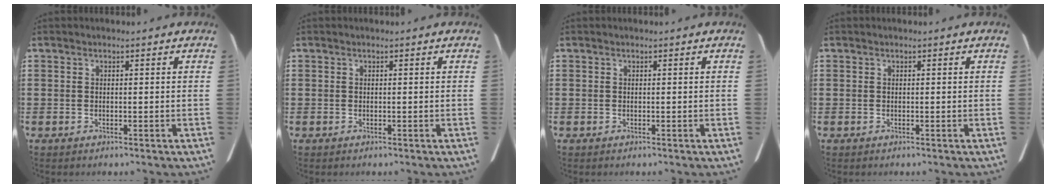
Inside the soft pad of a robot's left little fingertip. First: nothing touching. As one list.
[{"total": 0.0}, {"total": 0.0}, {"total": 0.0}]